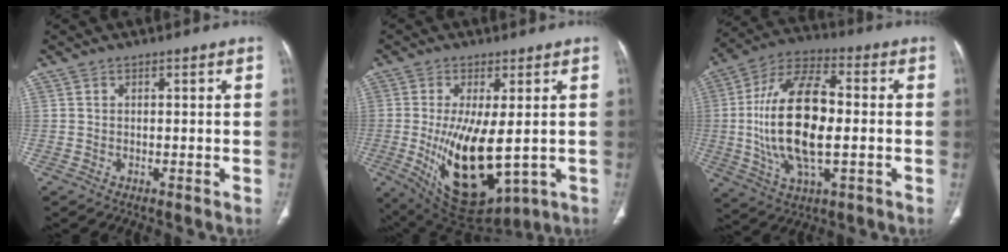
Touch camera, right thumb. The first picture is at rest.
{"total": 16.3, "force": [-1.7, 6.9, 14.6], "torque": [-0.253, -0.027, -0.002]}
{"total": 20.4, "force": [-1.1, 9.3, 18.1], "torque": [-0.348, 0.018, -0.020]}